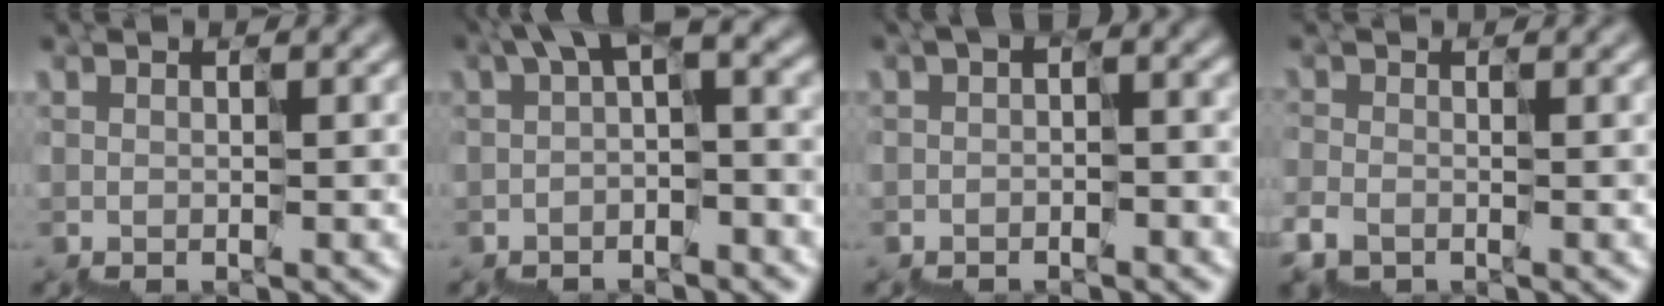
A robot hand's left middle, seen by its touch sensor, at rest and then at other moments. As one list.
[{"total": 4.3, "force": [0.4, 1.8, 3.9], "torque": [-0.067, 0.006, -0.003]}, {"total": 2.0, "force": [-0.8, 1.0, 1.6], "torque": [-0.026, 0.002, -0.017]}, {"total": 1.0, "force": [-0.9, 0.3, -0.1], "torque": [0.021, 0.002, -0.019]}]